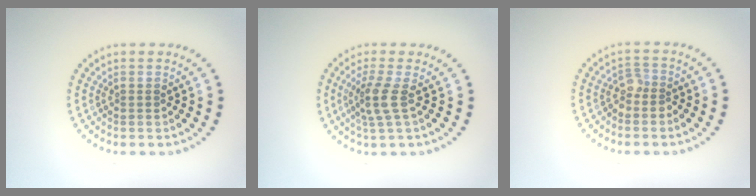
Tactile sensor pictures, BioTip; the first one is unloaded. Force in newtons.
{"total": 2.5, "press": 1.9, "slide": 1.6}
{"total": 1.6, "press": 1.3, "slide": 1.0}